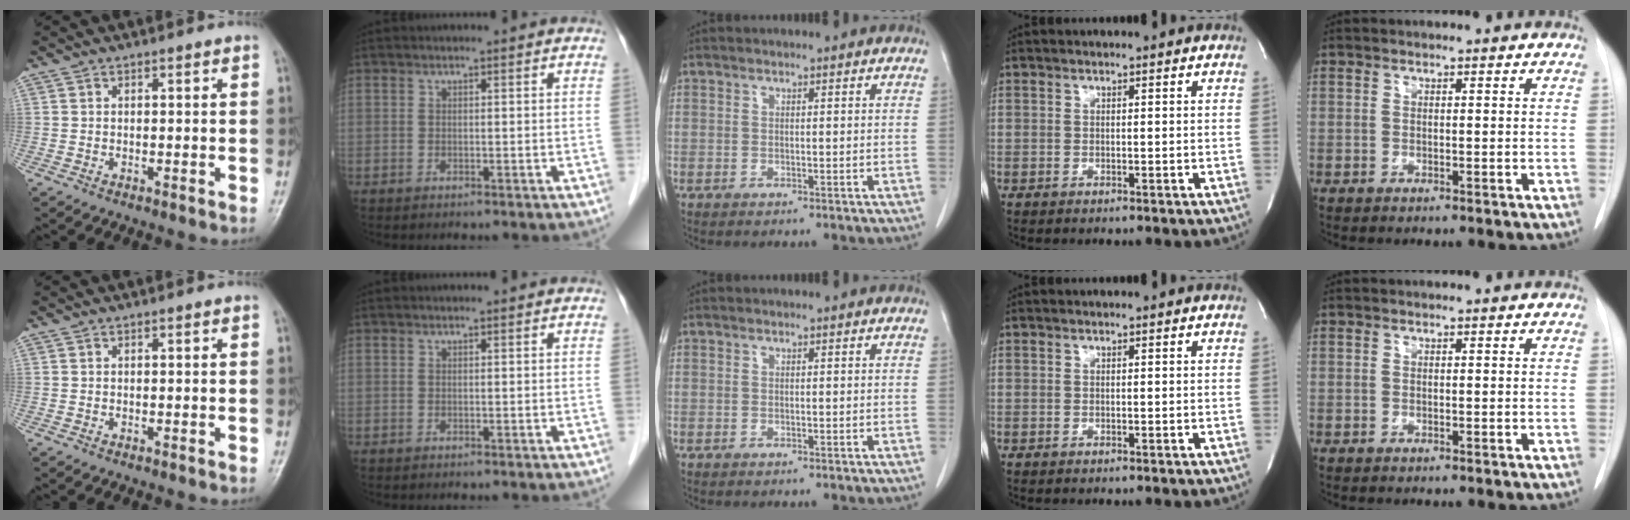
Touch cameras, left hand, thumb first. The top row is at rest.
{}